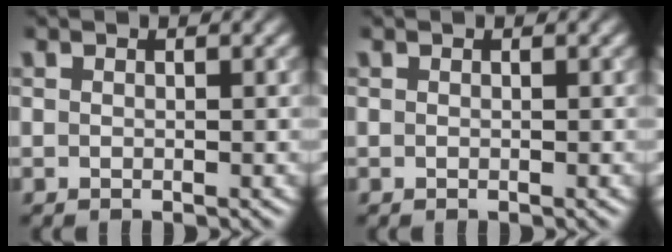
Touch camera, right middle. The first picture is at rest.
{"total": 0.0}